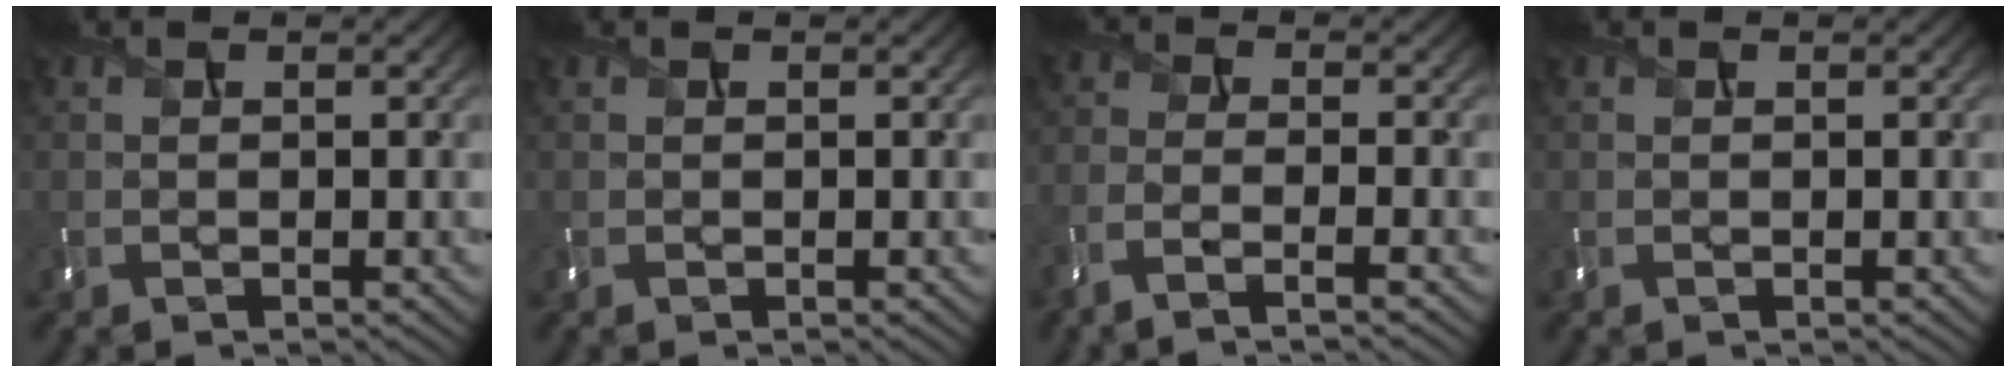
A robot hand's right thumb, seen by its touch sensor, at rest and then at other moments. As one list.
[{"total": 0.0}, {"total": 4.7, "force": [-3.3, 0.9, 3.2], "torque": [-0.056, -0.006, -0.077]}, {"total": 0.0}]